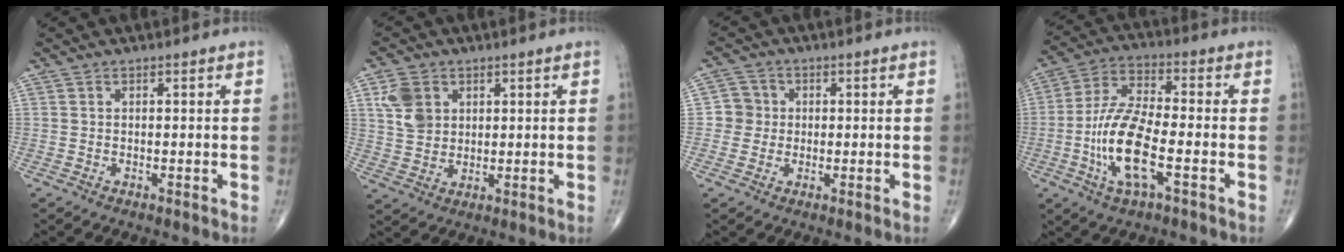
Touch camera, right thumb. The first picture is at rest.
{"total": 6.9, "force": [2.5, 5.3, 3.5], "torque": [-0.050, -0.007, 0.054]}
{"total": 4.1, "force": [0.0, 4.1, 0.6], "torque": [0.020, 0.009, -0.007]}
{"total": 13.8, "force": [-4.0, 4.6, 12.3], "torque": [-0.254, 0.019, -0.079]}